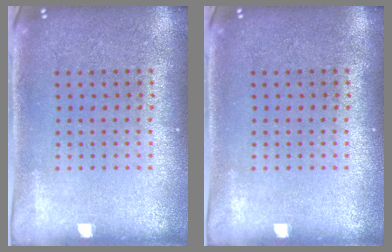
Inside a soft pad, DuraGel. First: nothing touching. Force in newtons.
{"total": 0.0}